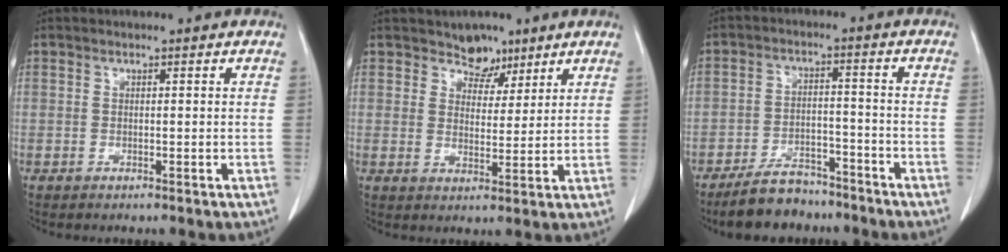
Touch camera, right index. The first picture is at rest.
{"total": 5.6, "force": [4.0, 3.8, 1.1], "torque": [-0.010, 0.000, 0.070]}
{"total": 9.3, "force": [-7.8, 3.9, 3.3], "torque": [-0.062, 0.002, -0.133]}